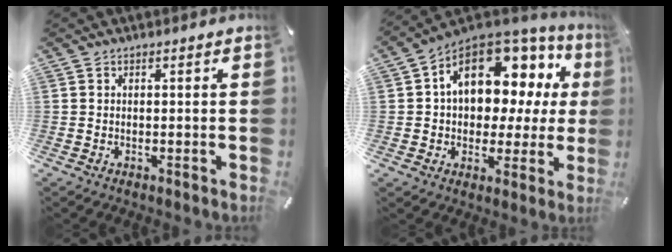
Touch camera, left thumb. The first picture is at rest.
{"total": 15.2, "force": [5.7, 10.4, 9.5], "torque": [-0.148, -0.031, 0.103]}